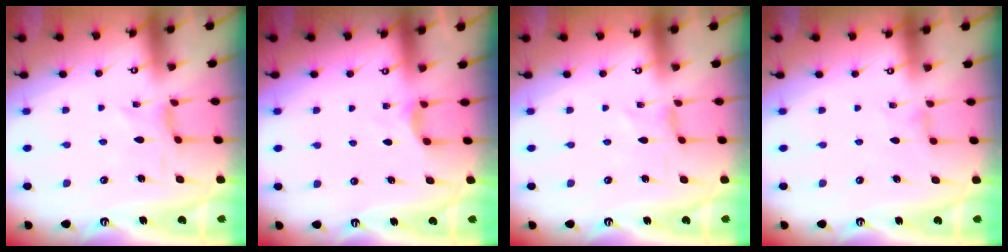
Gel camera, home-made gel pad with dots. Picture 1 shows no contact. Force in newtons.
{"total": 2.6, "press": 2.5, "slide": 0.4}
{"total": 0.0}
{"total": 0.8, "press": 0.7, "slide": 0.4}